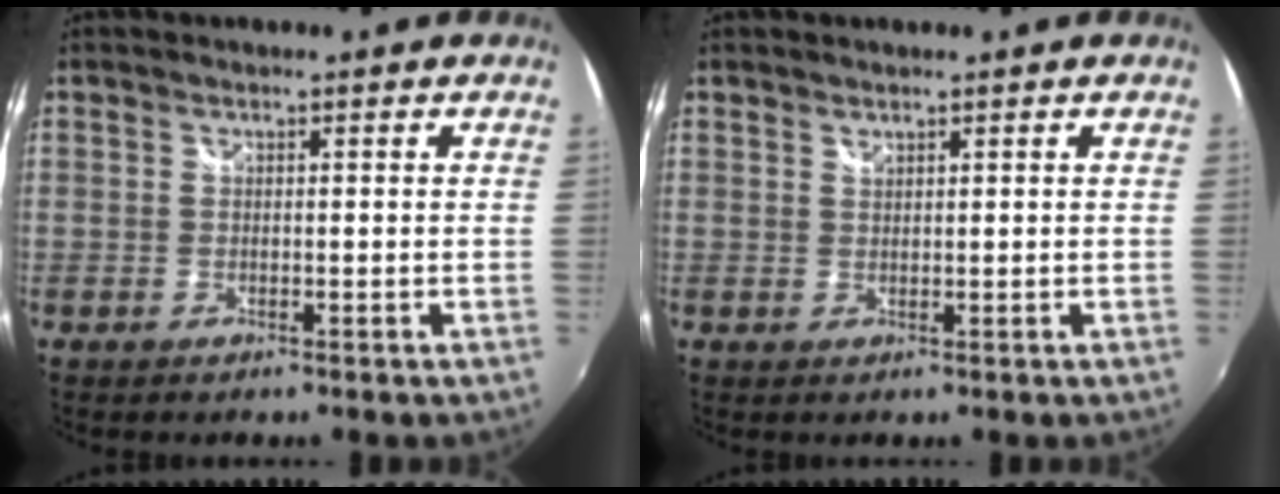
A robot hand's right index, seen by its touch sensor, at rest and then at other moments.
{"total": 0.7, "force": [0.7, 0.2, 0.1], "torque": [-0.001, 0.001, 0.013]}